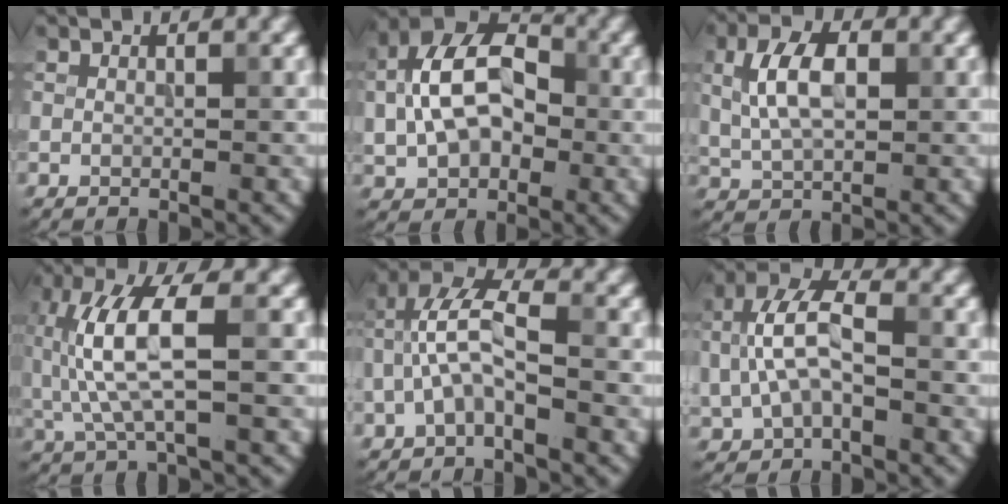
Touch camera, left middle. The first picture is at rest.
{"total": 9.9, "force": [0.6, 6.7, 7.3], "torque": [-0.151, 0.019, 0.004]}
{"total": 5.5, "force": [1.1, 3.1, 4.4], "torque": [-0.093, 0.007, 0.020]}
{"total": 6.7, "force": [0.4, 2.0, 6.4], "torque": [-0.148, 0.009, 0.008]}
{"total": 4.7, "force": [-1.1, 2.3, 4.0], "torque": [-0.085, 0.023, -0.032]}
{"total": 6.4, "force": [-0.2, 3.8, 5.2], "torque": [-0.114, 0.014, -0.012]}